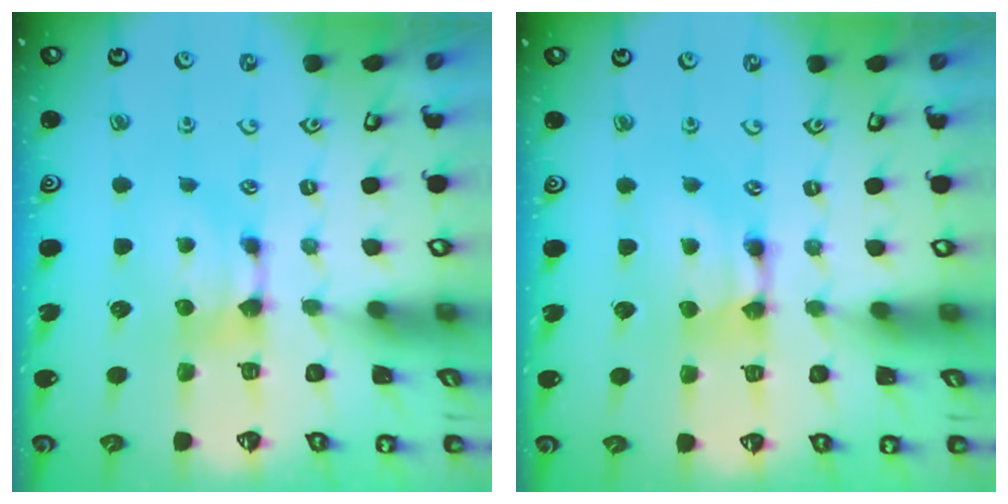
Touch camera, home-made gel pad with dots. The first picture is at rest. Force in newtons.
{"total": 1.9, "press": 1.9, "slide": 0.1}